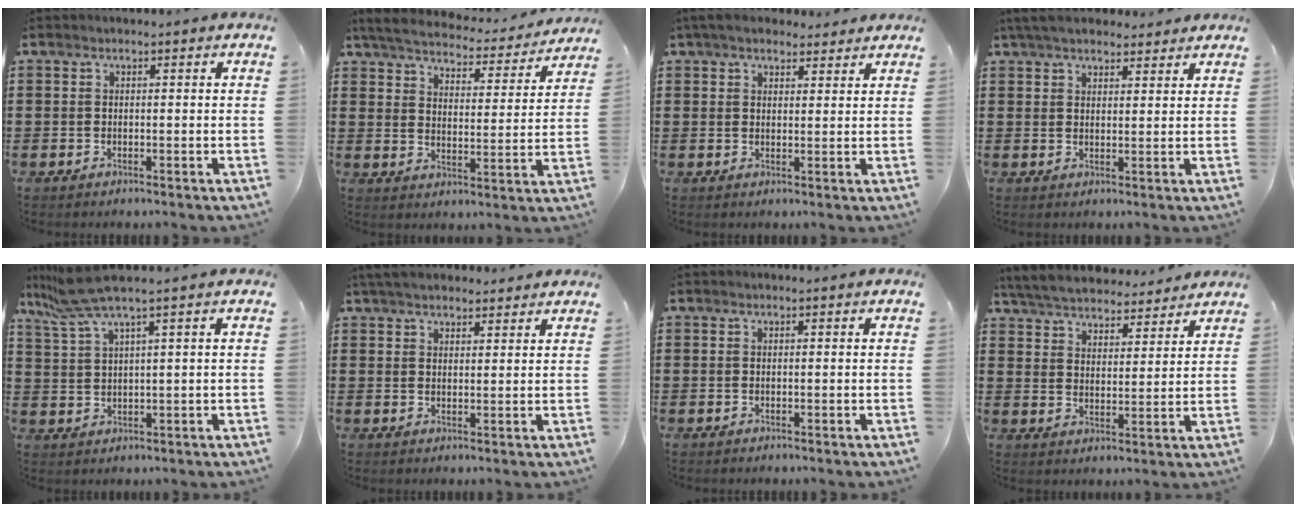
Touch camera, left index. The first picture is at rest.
{"total": 4.8, "force": [4.6, 0.3, 1.1], "torque": [-0.046, -0.033, 0.076]}
{"total": 4.2, "force": [3.6, 1.6, 1.5], "torque": [-0.040, 0.001, 0.067]}
{"total": 4.7, "force": [4.2, 1.3, 1.8], "torque": [-0.046, -0.001, 0.079]}
{"total": 6.0, "force": [3.9, 0.2, 4.5], "torque": [-0.107, -0.005, 0.068]}
{"total": 4.0, "force": [3.7, 1.1, 1.2], "torque": [-0.033, 0.000, 0.069]}
{"total": 0.0}
{"total": 5.5, "force": [5.4, 0.7, 0.8], "torque": [-0.040, -0.029, 0.096]}